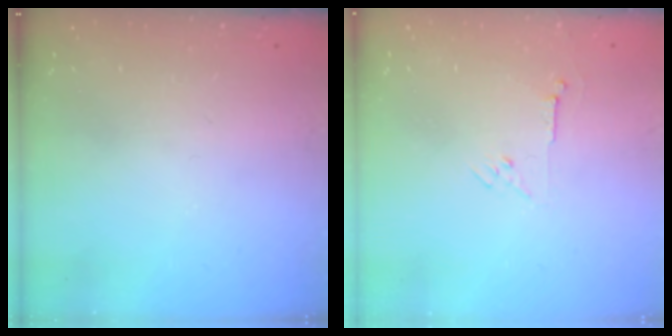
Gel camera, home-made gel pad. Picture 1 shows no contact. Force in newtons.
{"total": 3.5, "press": 3.4, "slide": 0.7}